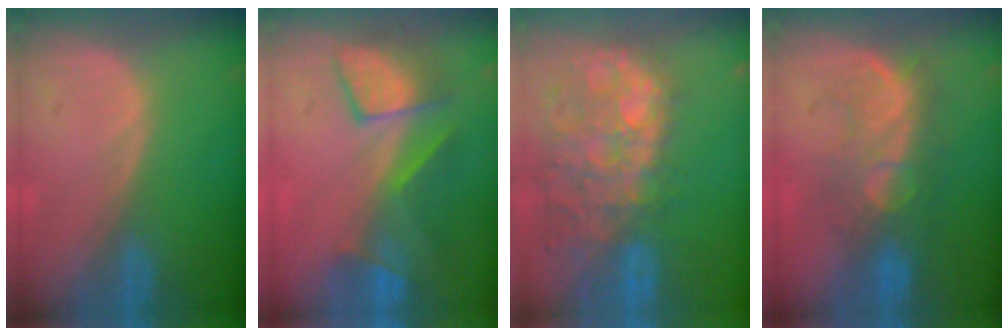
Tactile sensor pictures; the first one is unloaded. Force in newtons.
{"total": 8.0, "press": 7.8, "slide": 1.8}
{"total": 14.0, "press": 11.6, "slide": 7.9}
{"total": 8.0, "press": 7.8, "slide": 1.4}